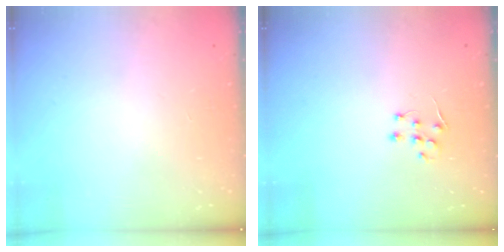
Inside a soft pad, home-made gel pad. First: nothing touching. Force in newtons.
{"total": 5.1, "press": 5.1, "slide": 0.7}